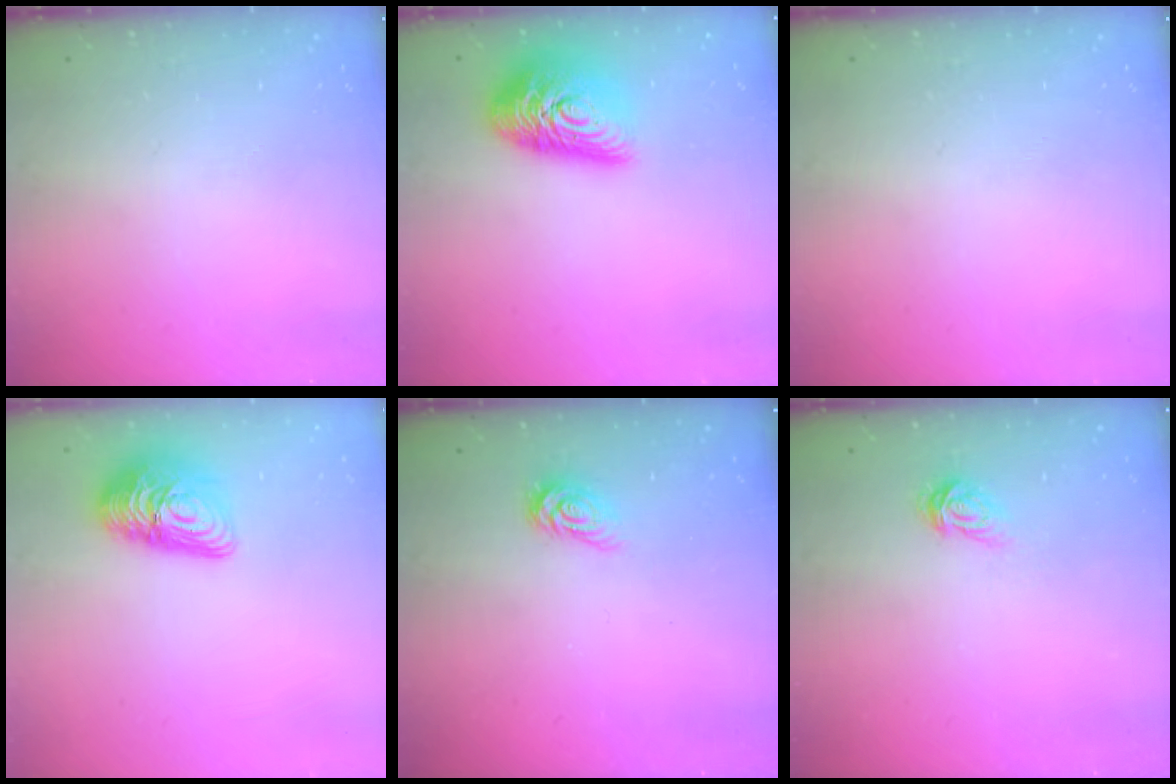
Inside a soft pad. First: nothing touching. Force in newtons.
{"total": 16.3, "press": 16.2, "slide": 1.5}
{"total": 0.0}
{"total": 13.0, "press": 13.0, "slide": 0.6}
{"total": 3.9, "press": 3.9, "slide": 0.4}
{"total": 3.5, "press": 3.5, "slide": 0.1}